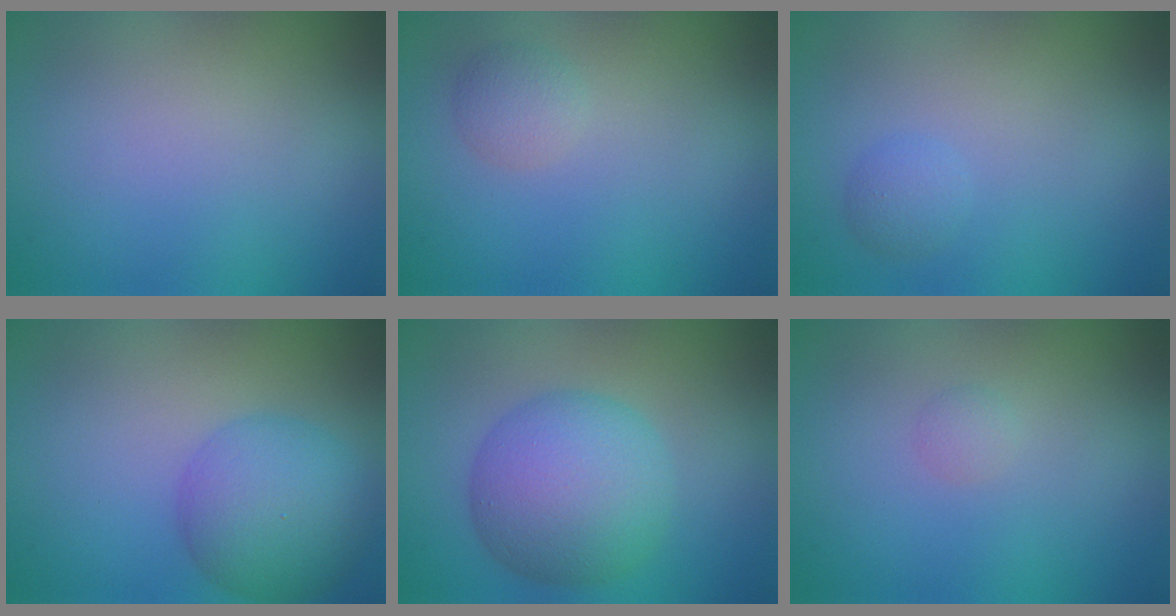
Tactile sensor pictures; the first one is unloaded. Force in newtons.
{"total": 1.6, "press": 1.6, "slide": 0.1}
{"total": 1.3, "press": 1.3, "slide": 0.1}
{"total": 6.2, "press": 6.2, "slide": 0.3}
{"total": 7.9, "press": 7.9, "slide": 0.1}
{"total": 0.7, "press": 0.7, "slide": 0.0}